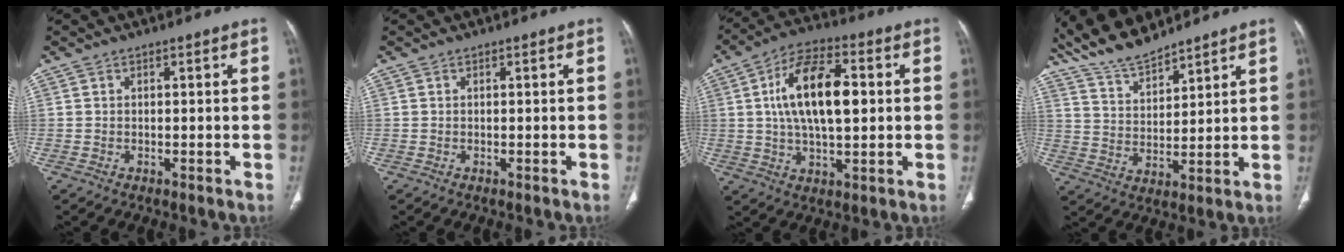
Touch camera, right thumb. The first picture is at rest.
{"total": 0.0}
{"total": 15.2, "force": [2.0, 7.2, 13.2], "torque": [-0.227, 0.011, 0.031]}
{"total": 10.1, "force": [9.2, 2.2, 3.5], "torque": [-0.058, -0.040, 0.182]}